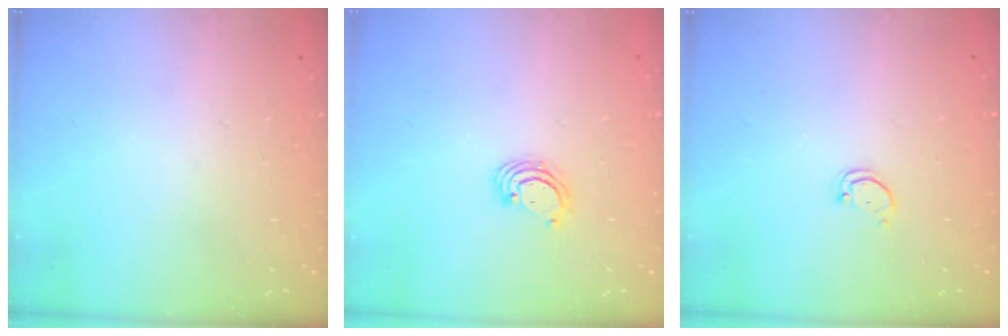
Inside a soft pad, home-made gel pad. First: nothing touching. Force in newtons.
{"total": 3.3, "press": 3.3, "slide": 0.2}
{"total": 1.8, "press": 1.8, "slide": 0.1}